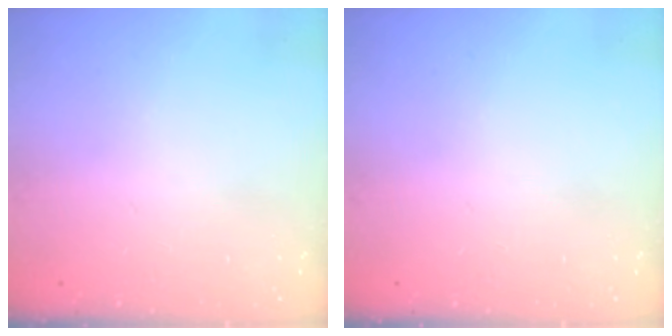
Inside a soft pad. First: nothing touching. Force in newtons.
{"total": 0.0}